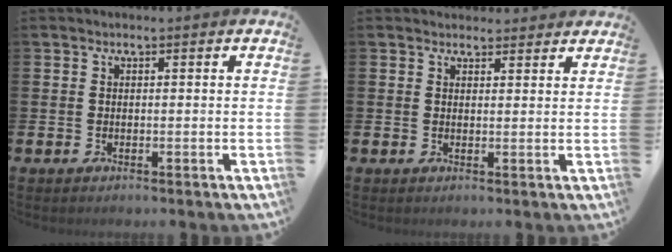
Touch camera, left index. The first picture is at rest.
{"total": 2.2, "force": [2.0, 0.7, -0.1], "torque": [0.015, -0.011, 0.034]}